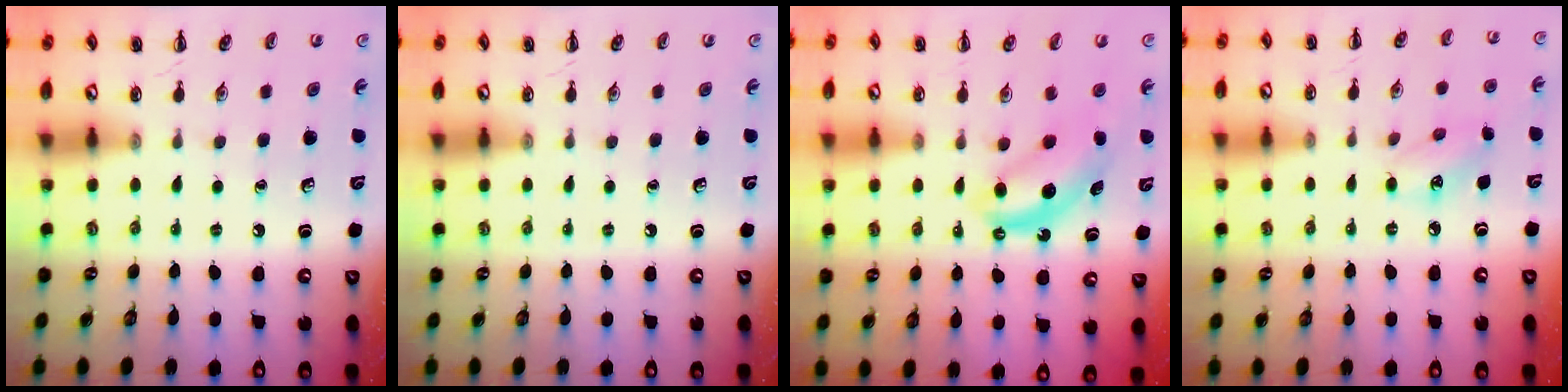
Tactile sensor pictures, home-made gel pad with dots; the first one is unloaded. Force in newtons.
{"total": 0.0}
{"total": 6.7, "press": 6.6, "slide": 1.1}
{"total": 5.8, "press": 5.7, "slide": 1.2}